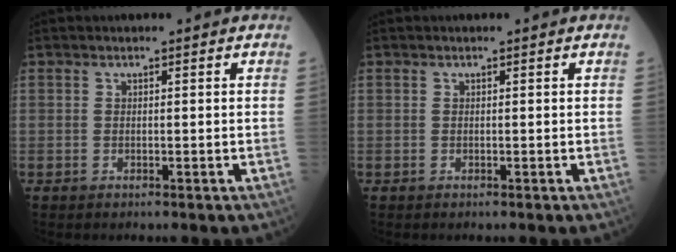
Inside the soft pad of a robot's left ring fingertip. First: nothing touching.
{"total": 0.0}